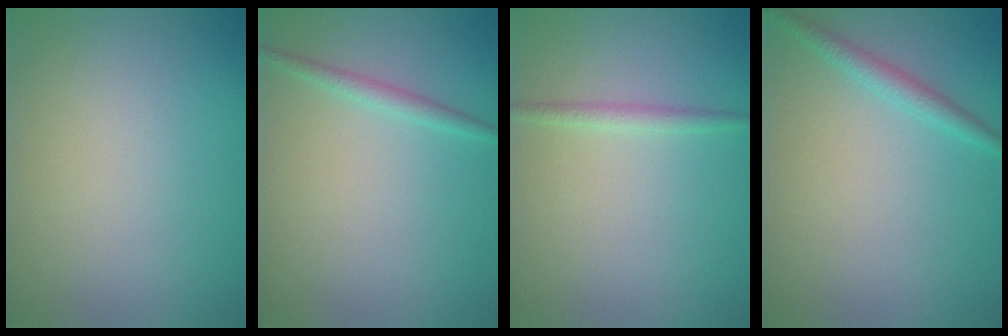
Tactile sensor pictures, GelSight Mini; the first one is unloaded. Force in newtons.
{"total": 1.2, "press": 1.2, "slide": 0.1}
{"total": 1.1, "press": 1.1, "slide": 0.1}
{"total": 1.6, "press": 1.6, "slide": 0.1}